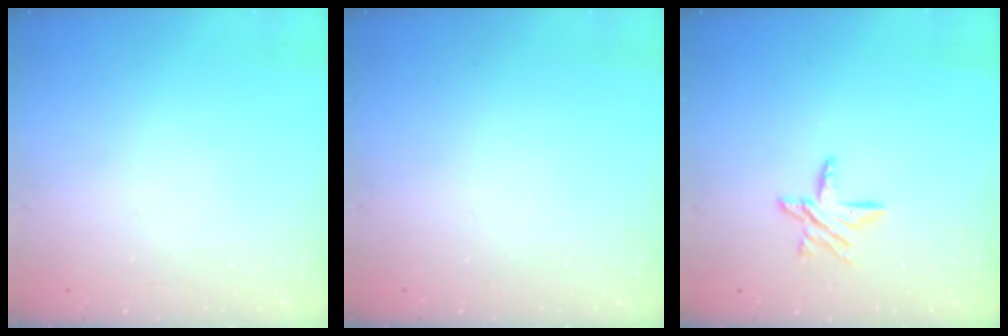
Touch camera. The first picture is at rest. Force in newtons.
{"total": 0.0}
{"total": 7.0, "press": 7.0, "slide": 0.4}